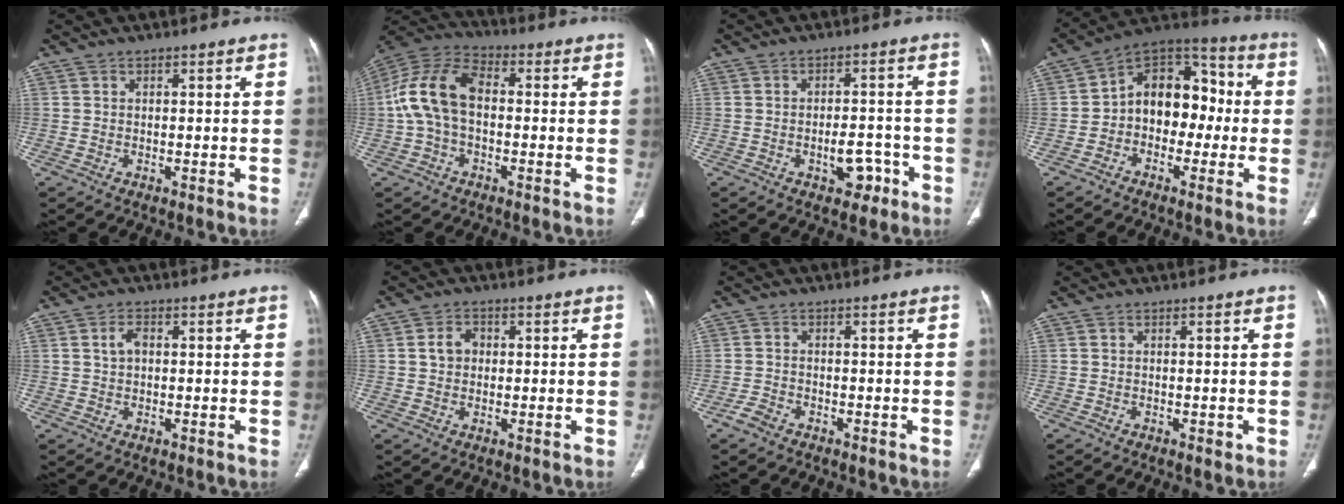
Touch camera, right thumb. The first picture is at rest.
{"total": 12.6, "force": [-0.2, 7.7, 10.0], "torque": [-0.199, 0.037, -0.014]}
{"total": 5.5, "force": [-2.7, 3.2, 3.5], "torque": [-0.026, 0.026, -0.033]}
{"total": 13.8, "force": [-1.3, 9.9, 9.5], "torque": [-0.094, 0.051, -0.040]}
{"total": 1.6, "force": [0.6, 1.0, 1.1], "torque": [-0.020, 0.001, 0.011]}
{"total": 3.6, "force": [0.3, 2.9, 2.0], "torque": [-0.028, 0.010, 0.003]}
{"total": 2.2, "force": [-1.6, 1.2, 0.9], "torque": [-0.020, 0.007, -0.032]}
{"total": 0.7, "force": [-0.3, 0.4, 0.5], "torque": [-0.004, -0.001, -0.005]}